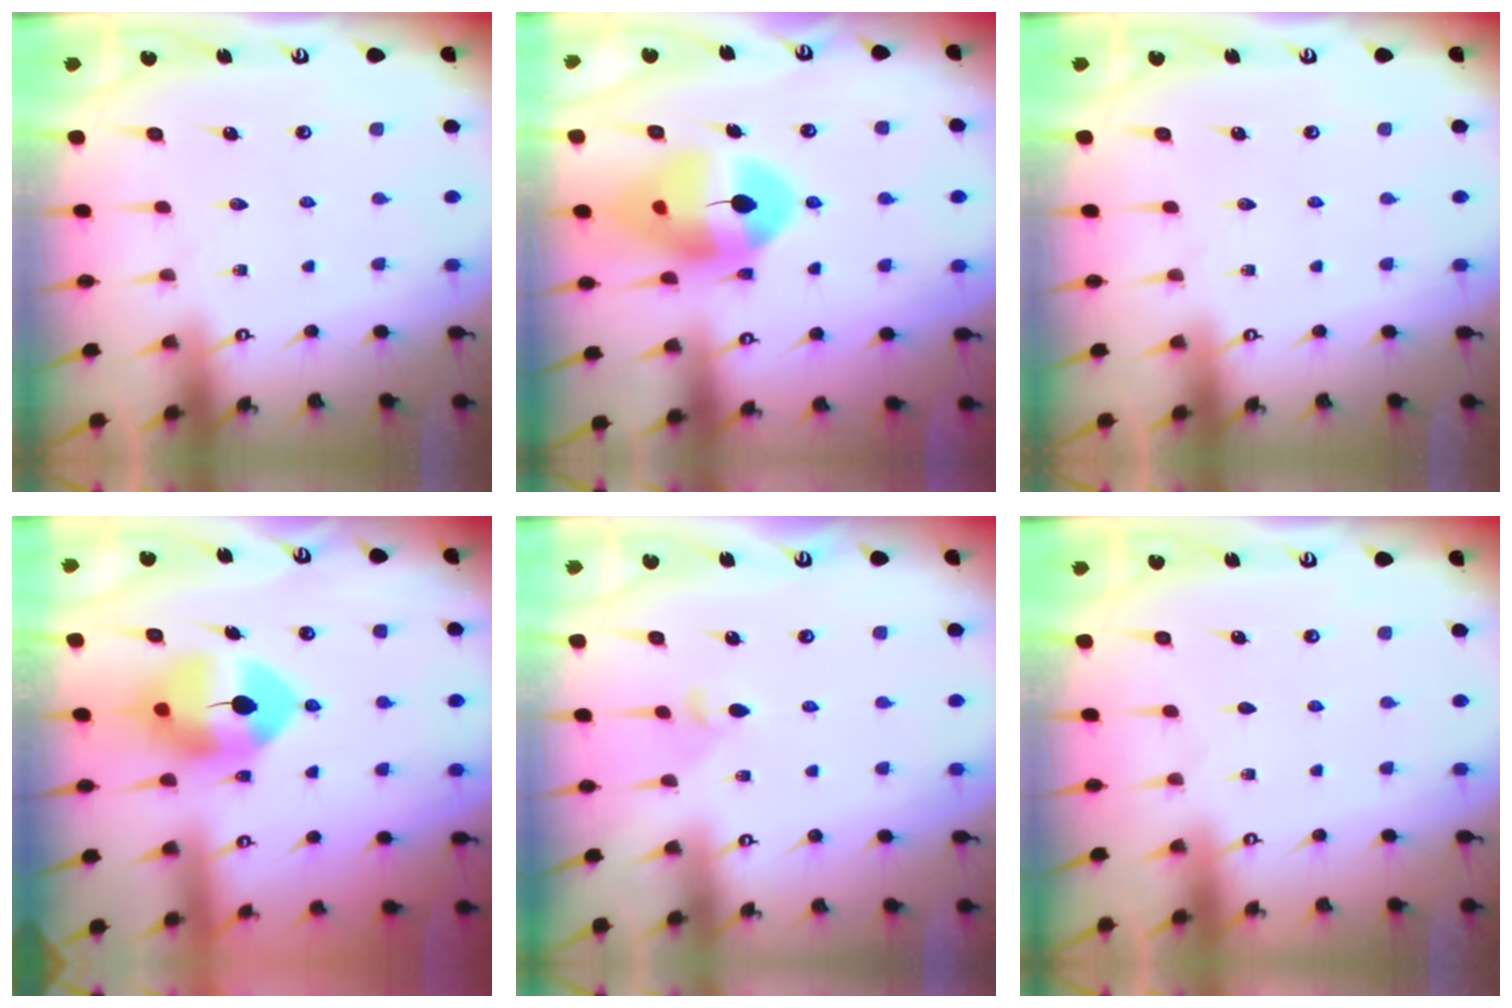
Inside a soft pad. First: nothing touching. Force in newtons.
{"total": 15.0, "press": 14.9, "slide": 1.8}
{"total": 0.0}
{"total": 10.4, "press": 10.3, "slide": 1.7}
{"total": 3.8, "press": 3.7, "slide": 0.8}
{"total": 0.0}